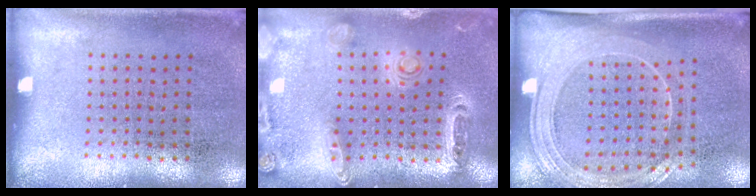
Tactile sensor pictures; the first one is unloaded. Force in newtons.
{"total": 1.4, "press": 1.3, "slide": 0.3}
{"total": 2.2, "press": 1.8, "slide": 1.1}